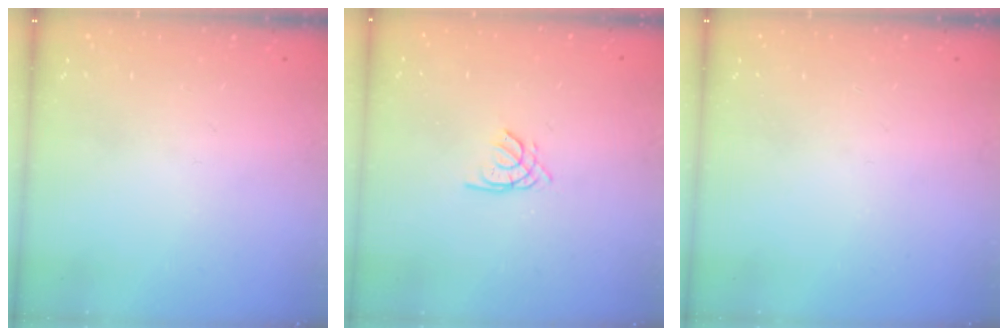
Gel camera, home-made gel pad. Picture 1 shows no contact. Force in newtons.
{"total": 1.7, "press": 1.7, "slide": 0.4}
{"total": 0.0}